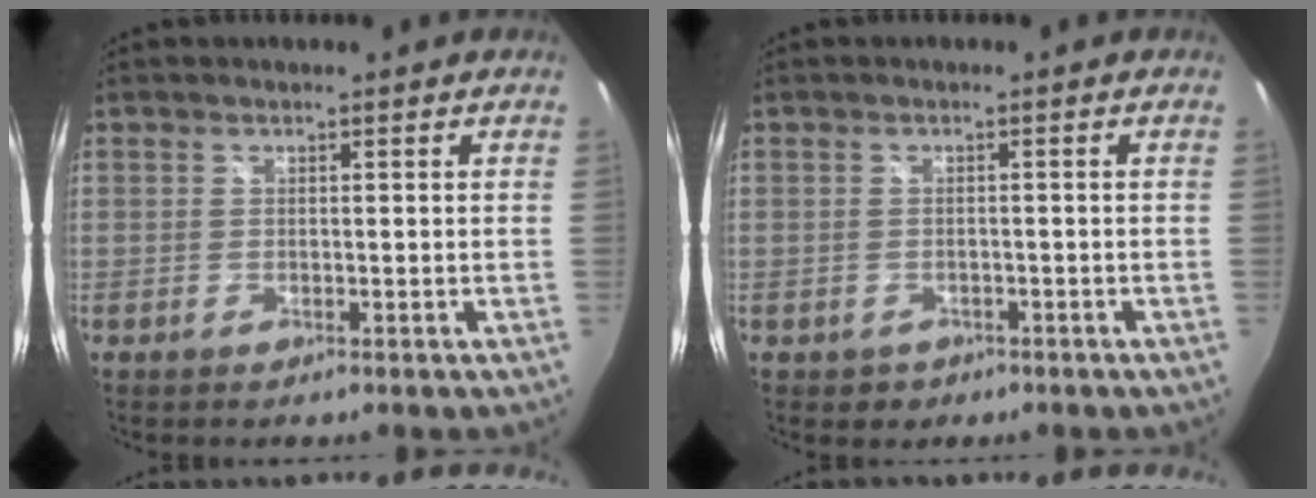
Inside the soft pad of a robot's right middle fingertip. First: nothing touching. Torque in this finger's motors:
{"motor_torque": [0.35, -0.39, 0.02, 0.01]}